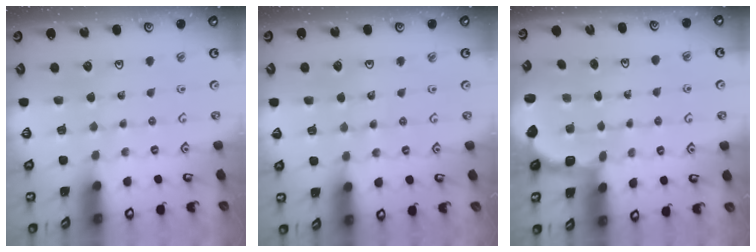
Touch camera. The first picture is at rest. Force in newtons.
{"total": 2.7, "press": 2.7, "slide": 0.3}
{"total": 2.7, "press": 2.0, "slide": 1.8}